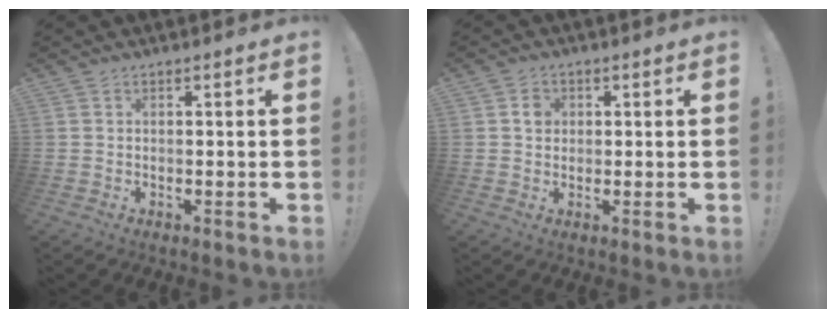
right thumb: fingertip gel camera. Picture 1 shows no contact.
{"total": 3.3, "force": [0.7, 2.9, 1.5], "torque": [-0.008, -0.002, 0.007]}